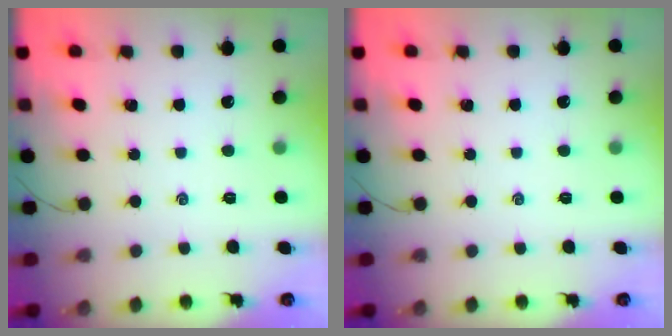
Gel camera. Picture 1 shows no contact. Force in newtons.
{"total": 0.0}